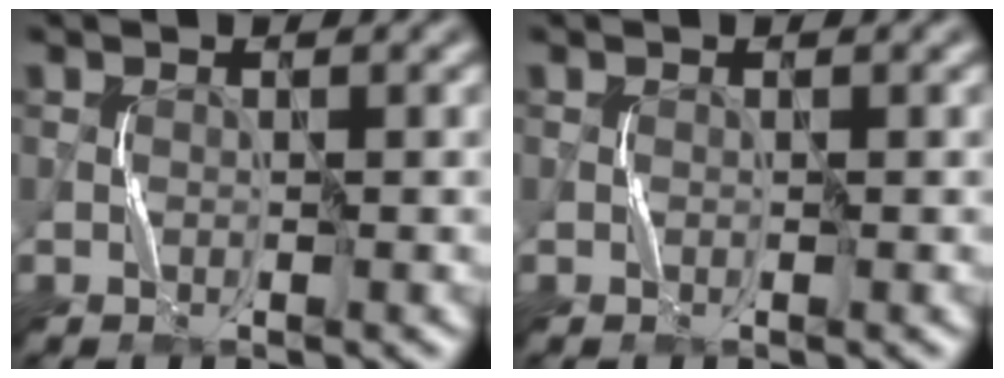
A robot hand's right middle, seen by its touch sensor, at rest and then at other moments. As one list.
[{"total": 0.0}]